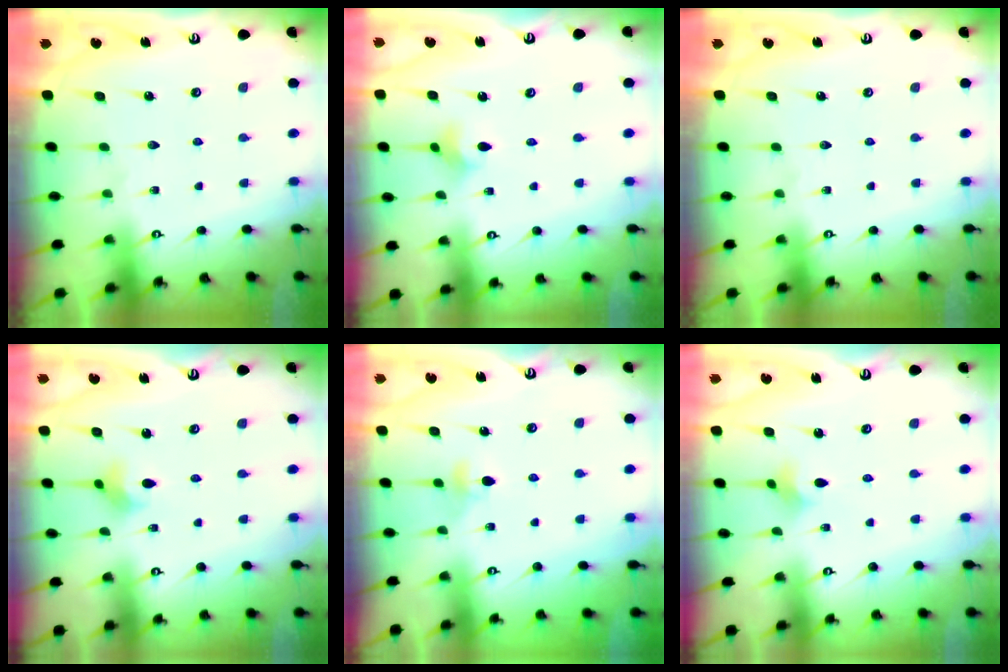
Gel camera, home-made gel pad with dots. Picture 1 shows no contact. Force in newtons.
{"total": 3.8, "press": 3.7, "slide": 0.8}
{"total": 0.0}
{"total": 2.7, "press": 2.7, "slide": 0.2}
{"total": 3.8, "press": 3.7, "slide": 0.7}
{"total": 2.6, "press": 2.5, "slide": 0.5}